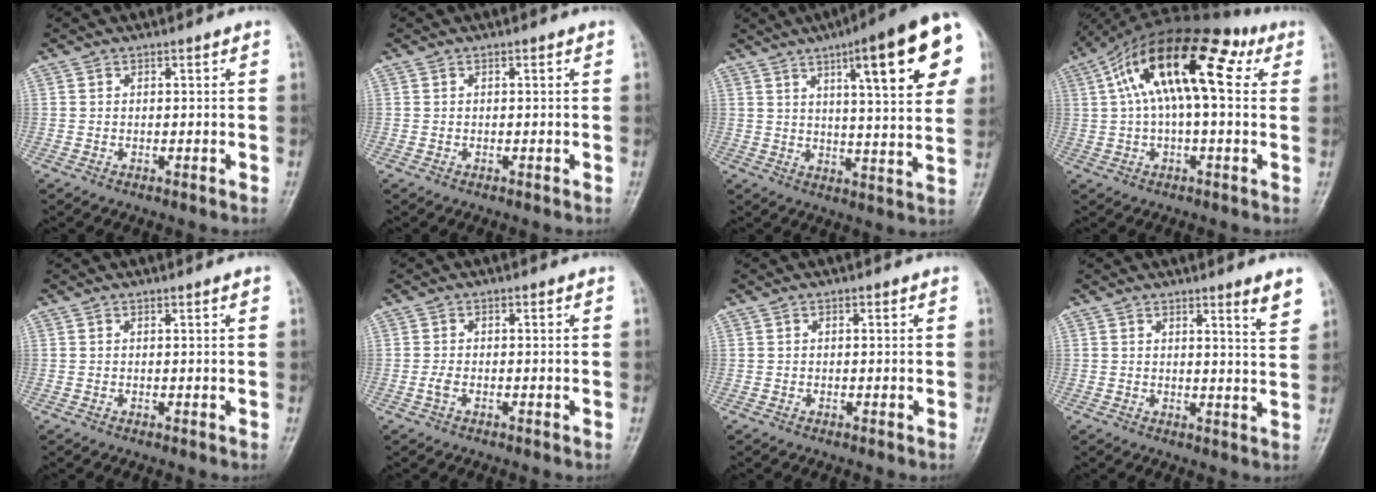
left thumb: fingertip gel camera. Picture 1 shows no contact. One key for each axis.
{"total": 0.0}
{"total": 20.7, "fx": 8.5, "fy": 4.3, "fz": 18.4, "tx": -0.222, "ty": -0.015, "tz": 0.110}
{"total": 17.7, "fx": 4.6, "fy": 7.4, "fz": 15.4, "tx": -0.245, "ty": 0.049, "tz": 0.062}
{"total": 0.7, "fx": 0.4, "fy": 0.0, "fz": 0.5, "tx": -0.010, "ty": 0.000, "tz": 0.004}
{"total": 1.4, "fx": -0.7, "fy": 0.6, "fz": 1.0, "tx": -0.021, "ty": 0.004, "tz": -0.016}
{"total": 0.0}
{"total": 4.7, "fx": 3.2, "fy": 0.0, "fz": 3.4, "tx": -0.041, "ty": -0.028, "tz": 0.043}